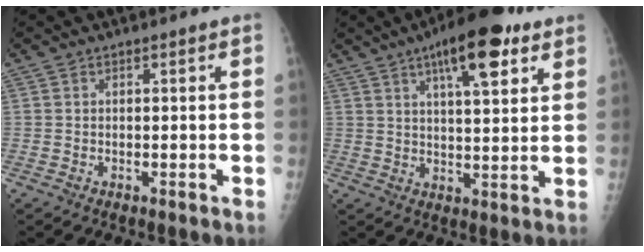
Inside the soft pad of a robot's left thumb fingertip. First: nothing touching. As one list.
[{"total": 14.1, "force": [7.6, 4.5, 11.0], "torque": [-0.145, -0.020, 0.112]}]